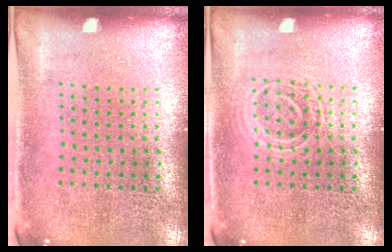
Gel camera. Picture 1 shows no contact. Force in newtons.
{"total": 2.0, "press": 2.0, "slide": 0.4}